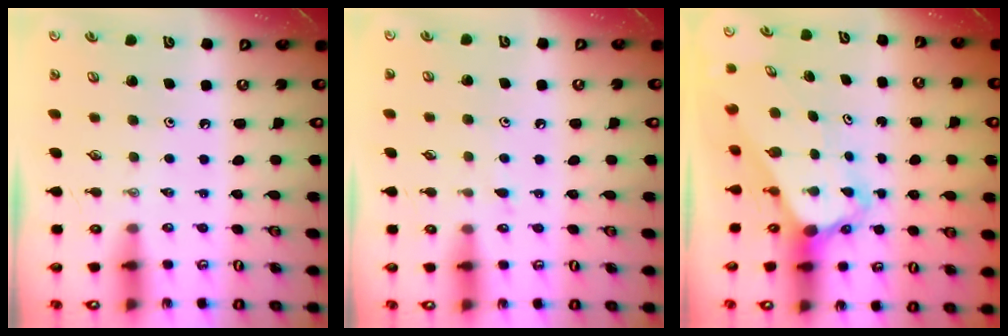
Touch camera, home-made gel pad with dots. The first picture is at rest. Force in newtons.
{"total": 4.8, "press": 4.7, "slide": 0.6}
{"total": 4.1, "press": 4.1, "slide": 0.3}